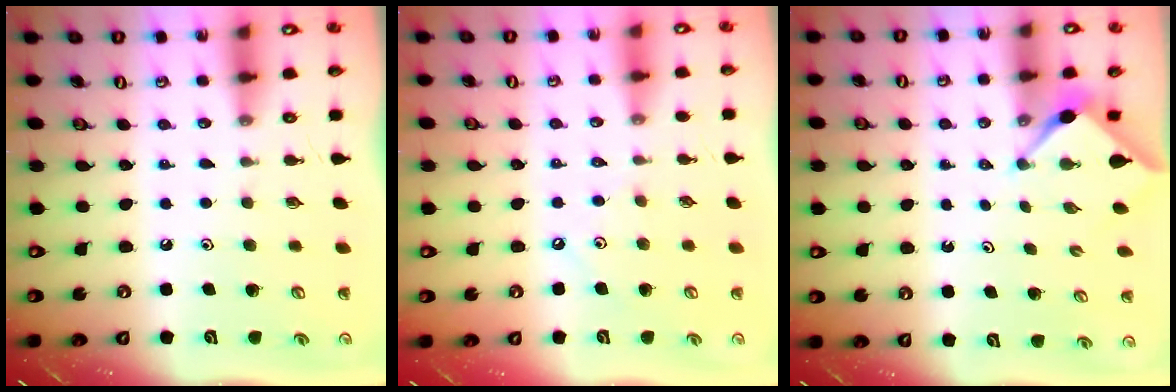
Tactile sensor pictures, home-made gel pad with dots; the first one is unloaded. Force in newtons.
{"total": 2.8, "press": 2.8, "slide": 0.4}
{"total": 3.0, "press": 2.9, "slide": 0.3}